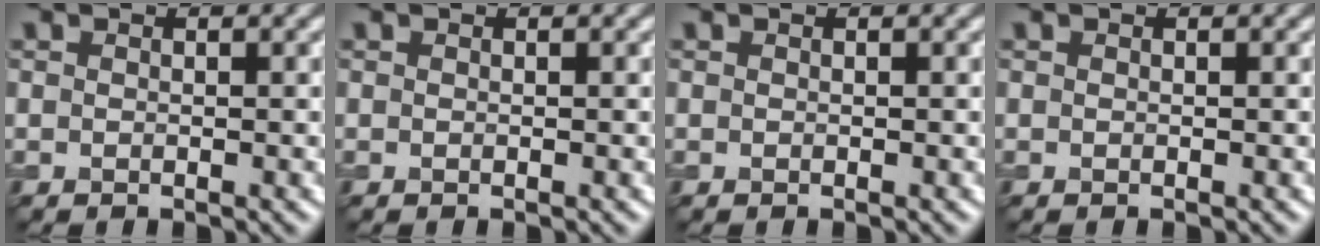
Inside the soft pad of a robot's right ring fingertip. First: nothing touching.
{"total": 0.0}
{"total": 0.0}
{"total": 0.0}